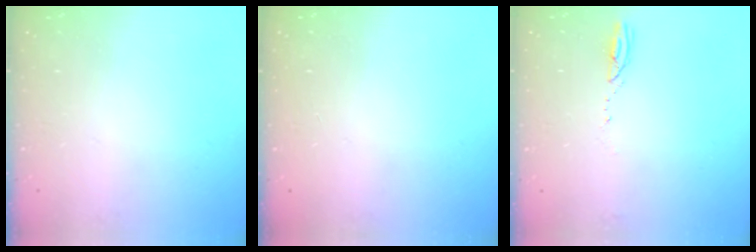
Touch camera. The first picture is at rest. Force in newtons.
{"total": 0.0}
{"total": 2.5, "press": 2.5, "slide": 0.2}